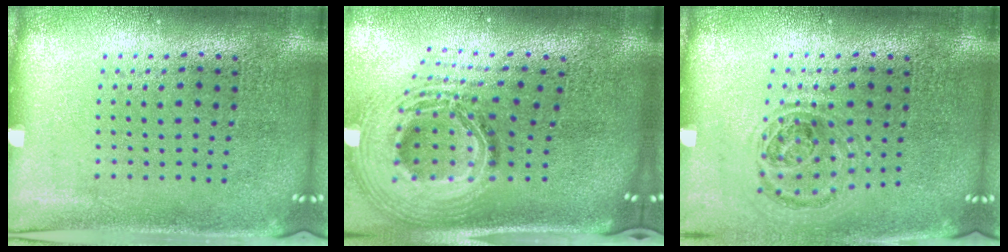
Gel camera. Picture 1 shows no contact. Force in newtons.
{"total": 3.0, "press": 2.1, "slide": 2.1}
{"total": 0.9, "press": 0.9, "slide": 0.1}